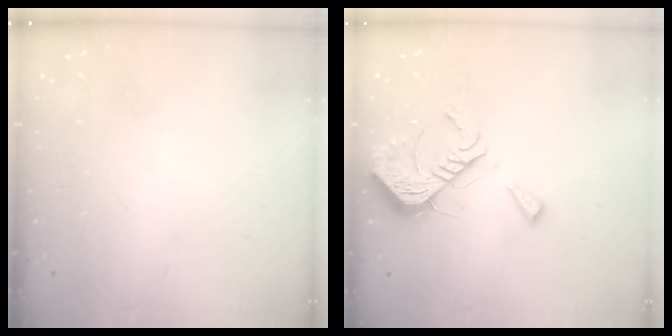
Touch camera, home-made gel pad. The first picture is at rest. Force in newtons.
{"total": 13.1, "press": 13.1, "slide": 0.5}